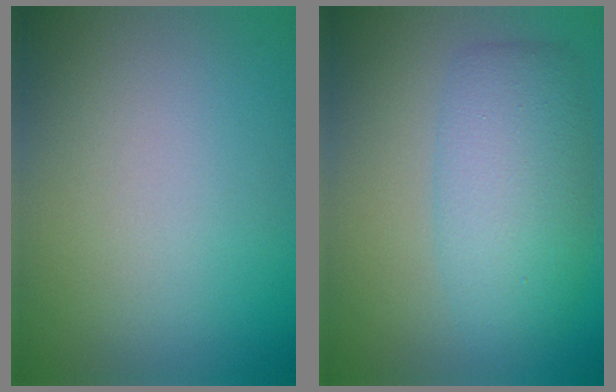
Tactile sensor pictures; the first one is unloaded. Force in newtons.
{"total": 5.0, "press": 5.0, "slide": 0.2}